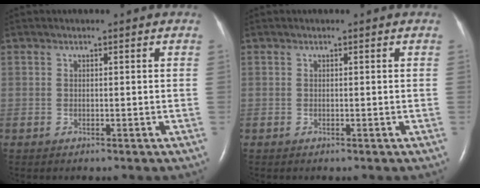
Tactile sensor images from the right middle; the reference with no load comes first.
{"total": 0.0}